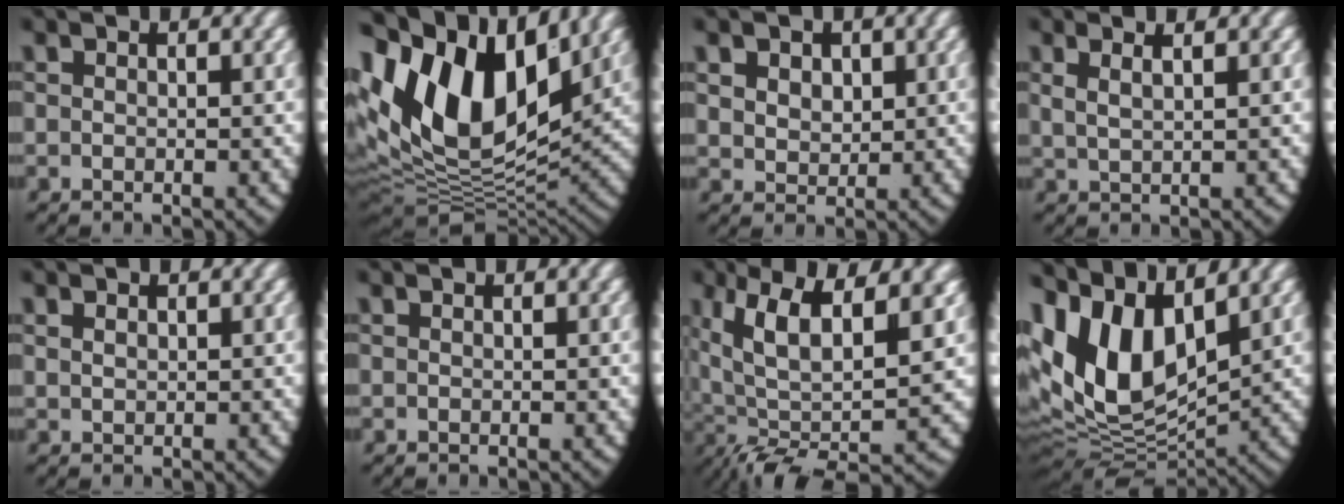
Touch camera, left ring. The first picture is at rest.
{"total": 19.2, "force": [3.3, 13.1, 13.7], "torque": [-0.287, -0.035, 0.069]}
{"total": 2.9, "force": [1.1, 2.3, 1.3], "torque": [-0.039, -0.022, 0.037]}
{"total": 2.5, "force": [1.4, 1.0, 1.9], "torque": [-0.034, 0.005, 0.026]}
{"total": 0.5, "force": [0.5, 0.2, 0.2], "torque": [-0.008, -0.010, 0.019]}
{"total": 0.0}
{"total": 11.0, "force": [0.2, 6.6, 8.8], "torque": [-0.177, -0.039, 0.028]}
{"total": 16.2, "force": [2.5, 12.2, 10.4], "torque": [-0.250, -0.044, 0.057]}